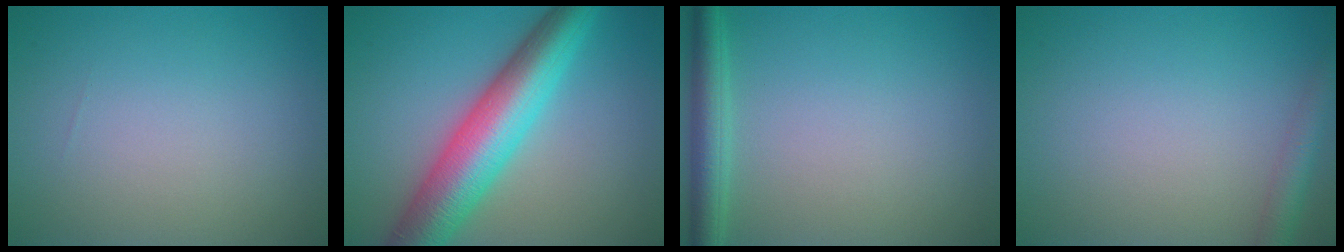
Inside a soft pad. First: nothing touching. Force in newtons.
{"total": 9.3, "press": 9.3, "slide": 0.2}
{"total": 3.1, "press": 3.1, "slide": 0.1}
{"total": 2.4, "press": 2.4, "slide": 0.1}